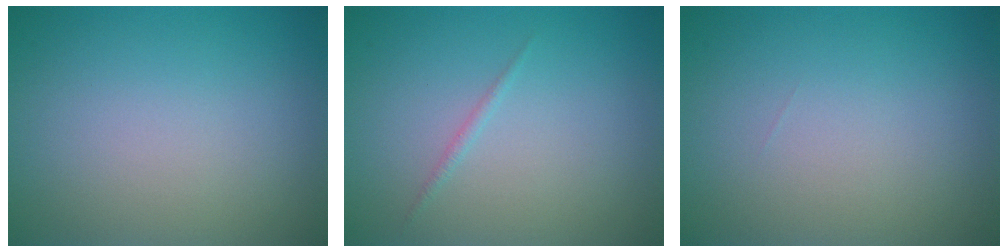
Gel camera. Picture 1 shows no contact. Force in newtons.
{"total": 0.5, "press": 0.5, "slide": 0.0}
{"total": 0.0}